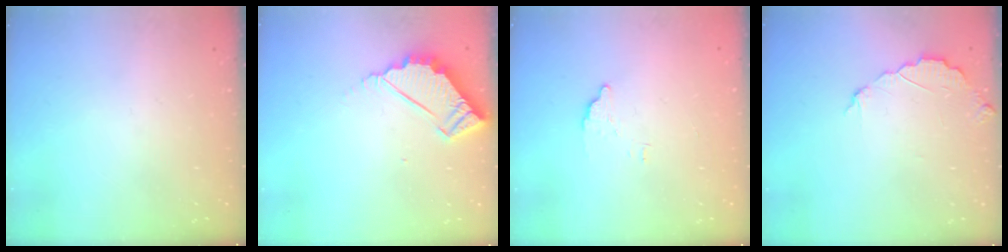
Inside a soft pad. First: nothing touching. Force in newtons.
{"total": 4.9, "press": 4.8, "slide": 0.4}
{"total": 3.5, "press": 3.5, "slide": 0.2}
{"total": 5.0, "press": 5.0, "slide": 0.5}